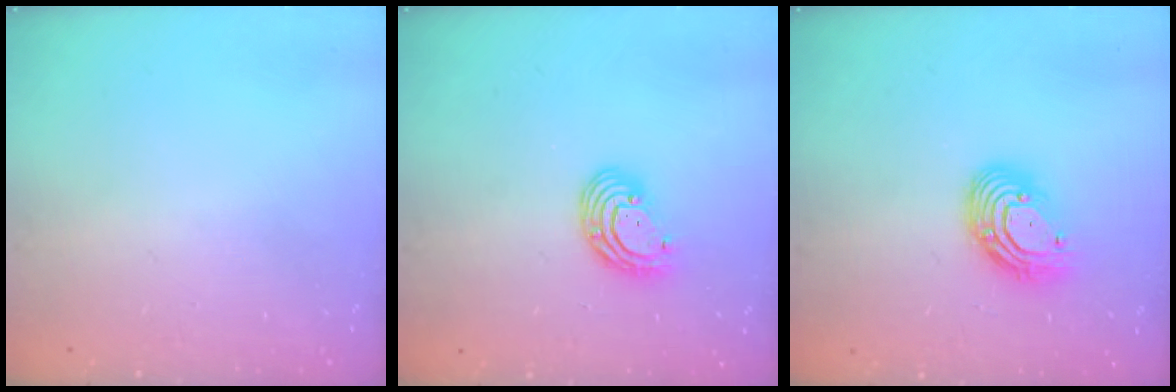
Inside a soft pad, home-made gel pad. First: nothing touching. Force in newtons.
{"total": 8.2, "press": 8.1, "slide": 1.3}
{"total": 11.1, "press": 11.1, "slide": 0.7}